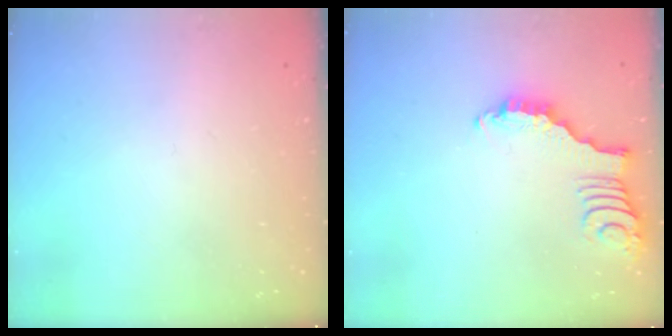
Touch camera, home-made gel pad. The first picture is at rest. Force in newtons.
{"total": 2.9, "press": 2.9, "slide": 0.4}